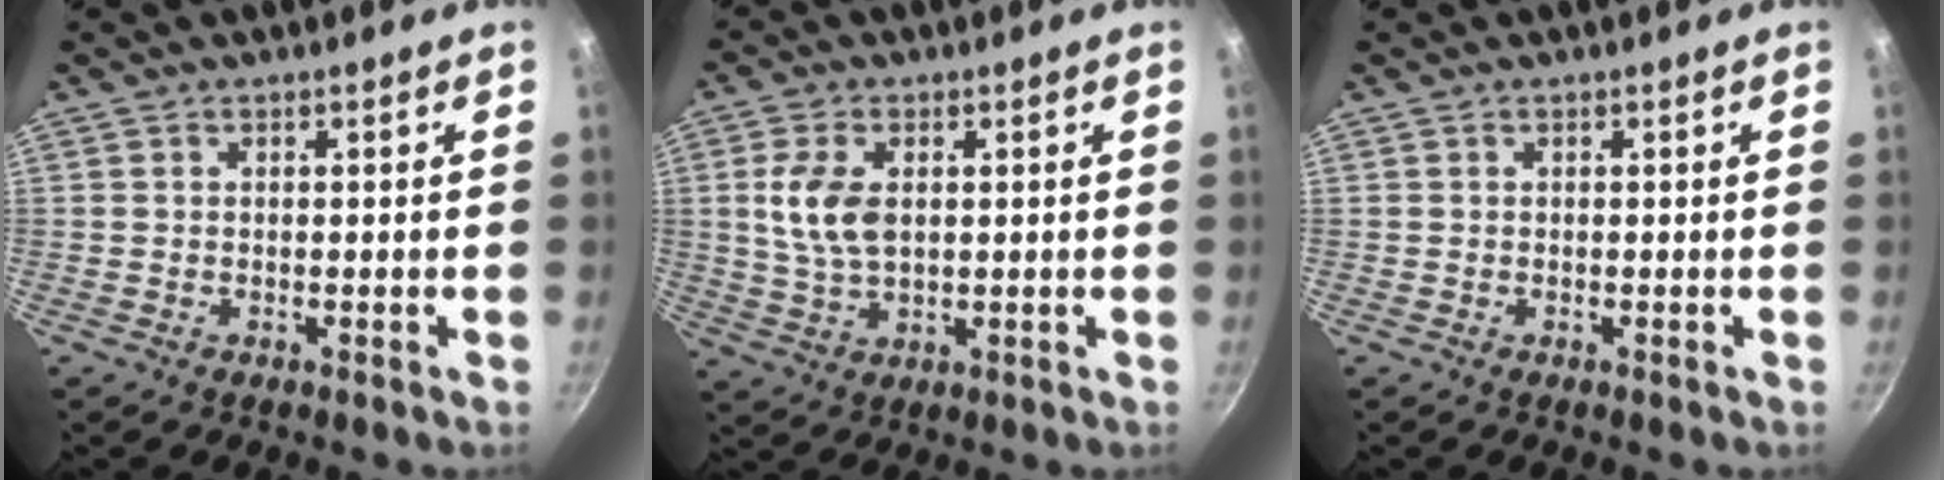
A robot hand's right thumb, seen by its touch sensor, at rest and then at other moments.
{"total": 8.3, "force": [1.5, 4.9, 6.6], "torque": [-0.126, -0.006, 0.028]}
{"total": 0.0}